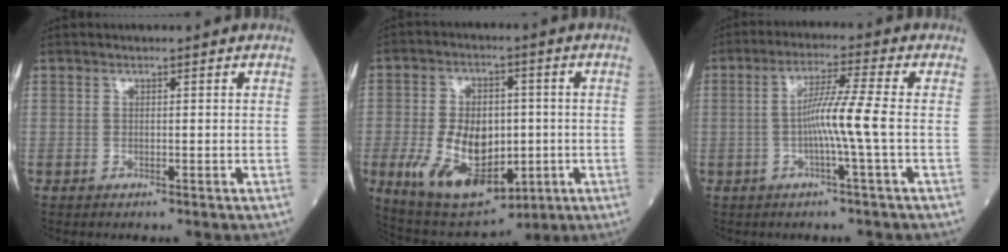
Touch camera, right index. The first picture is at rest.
{"total": 15.2, "force": [-3.2, 8.4, 12.2], "torque": [-0.219, -0.004, -0.037]}
{"total": 6.8, "force": [-1.0, -1.4, 6.5], "torque": [-0.123, 0.006, -0.022]}